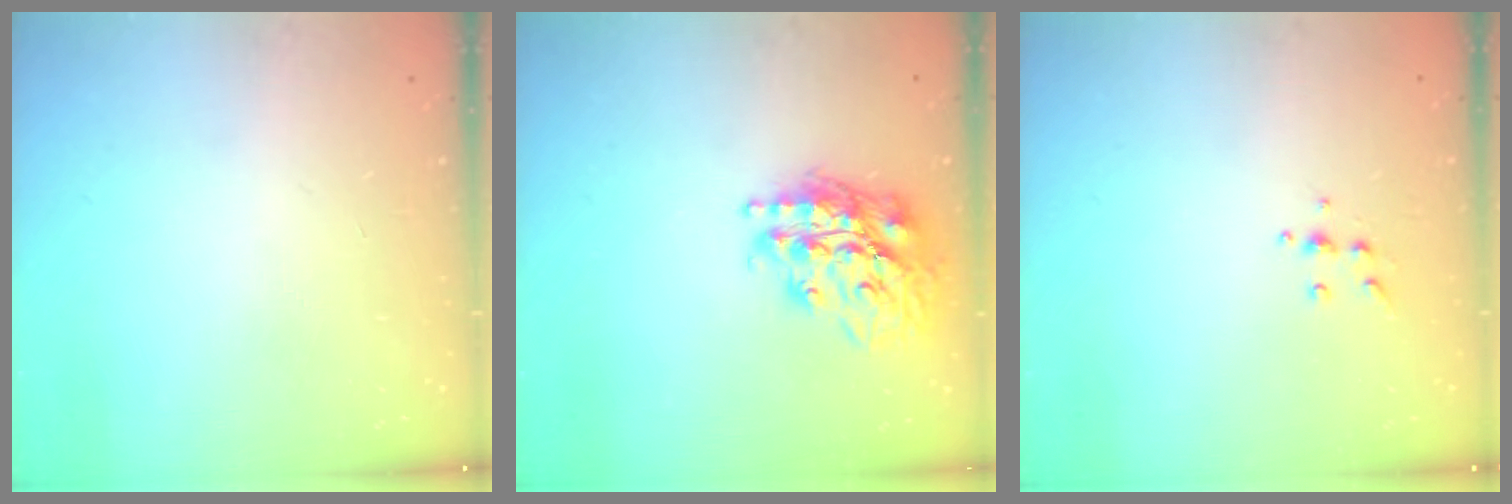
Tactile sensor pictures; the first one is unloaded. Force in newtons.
{"total": 19.9, "press": 19.8, "slide": 2.4}
{"total": 5.0, "press": 4.8, "slide": 1.0}